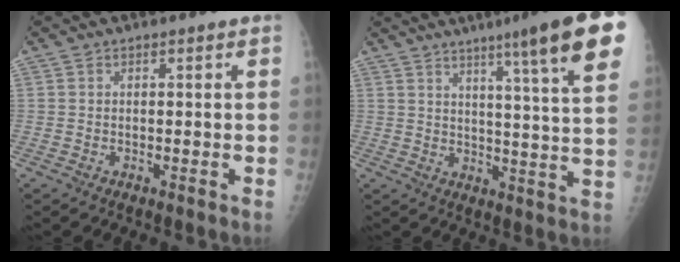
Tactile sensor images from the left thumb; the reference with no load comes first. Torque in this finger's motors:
{"motor_torque": [2.98, 2.03, 1.90, -0.87, 0.15]}